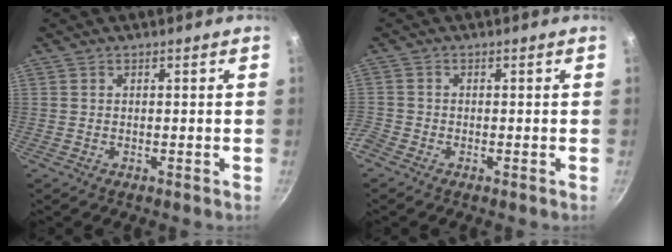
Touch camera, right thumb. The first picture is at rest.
{"total": 2.3, "force": [-1.7, 1.4, 0.6], "torque": [-0.023, 0.002, -0.040]}